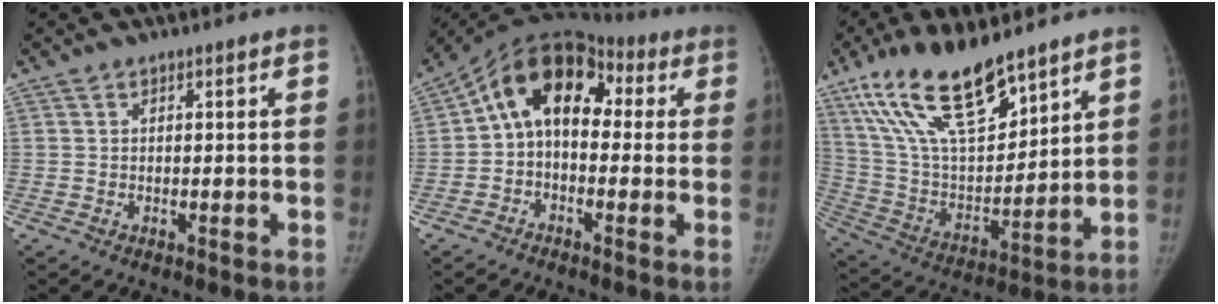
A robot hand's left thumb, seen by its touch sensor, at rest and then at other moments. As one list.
[{"total": 12.6, "force": [1.0, 8.9, 8.9], "torque": [-0.112, 0.050, -0.002]}, {"total": 20.7, "force": [13.8, 7.7, 13.5], "torque": [-0.219, -0.058, 0.266]}]